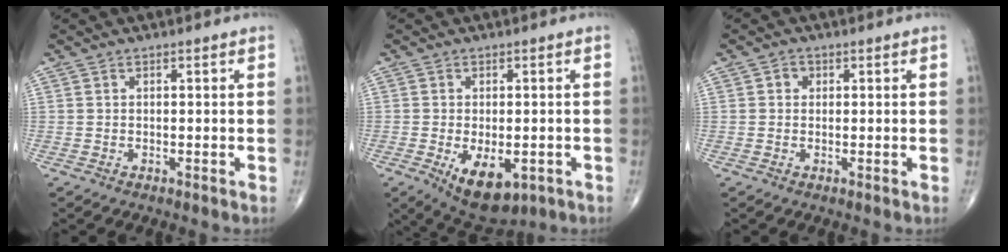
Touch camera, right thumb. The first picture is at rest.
{"total": 9.6, "force": [-3.3, 5.1, 7.5], "torque": [-0.105, -0.006, -0.037]}
{"total": 1.6, "force": [0.3, 1.4, 0.6], "torque": [0.000, 0.003, 0.001]}